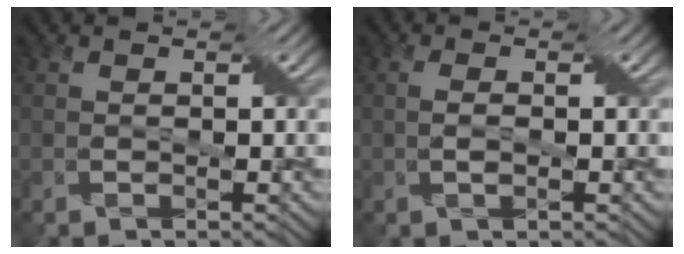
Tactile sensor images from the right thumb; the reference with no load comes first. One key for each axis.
{"total": 0.8, "fx": 0.3, "fy": 0.1, "fz": 0.7, "tx": -0.021, "ty": 0.001, "tz": 0.002}